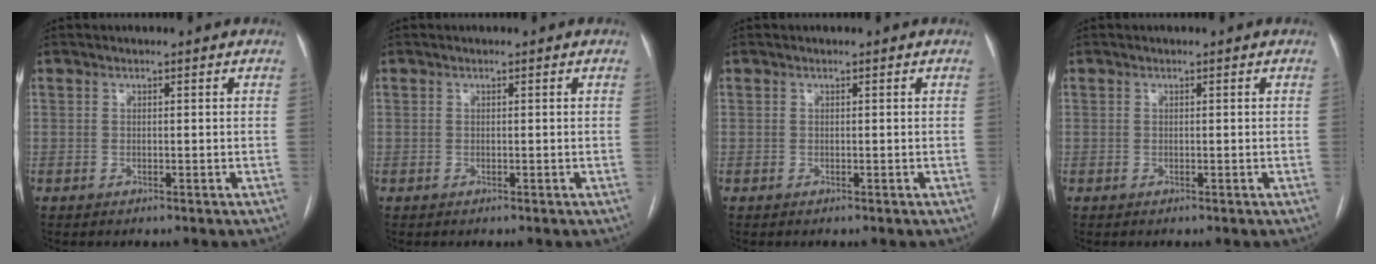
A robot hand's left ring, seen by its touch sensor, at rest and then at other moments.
{"total": 0.0}
{"total": 0.0}
{"total": 0.0}